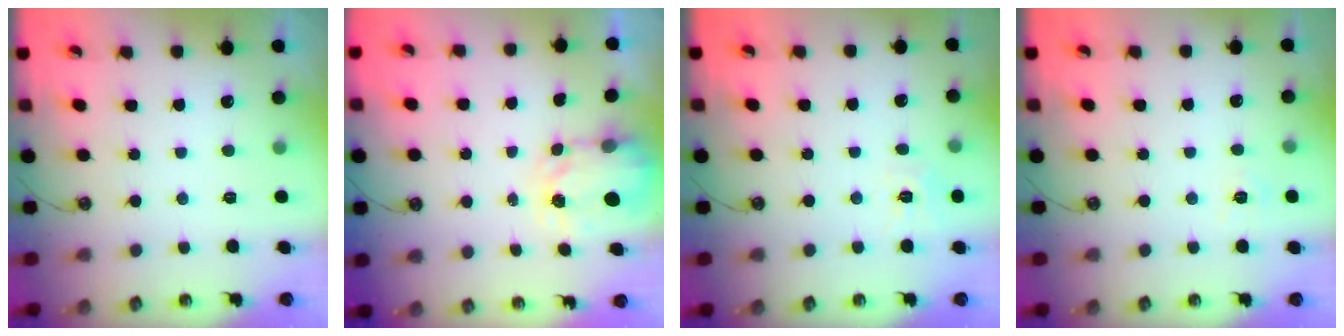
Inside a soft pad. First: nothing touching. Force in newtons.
{"total": 3.6, "press": 3.5, "slide": 0.5}
{"total": 7.2, "press": 7.2, "slide": 0.8}
{"total": 5.3, "press": 5.3, "slide": 0.5}